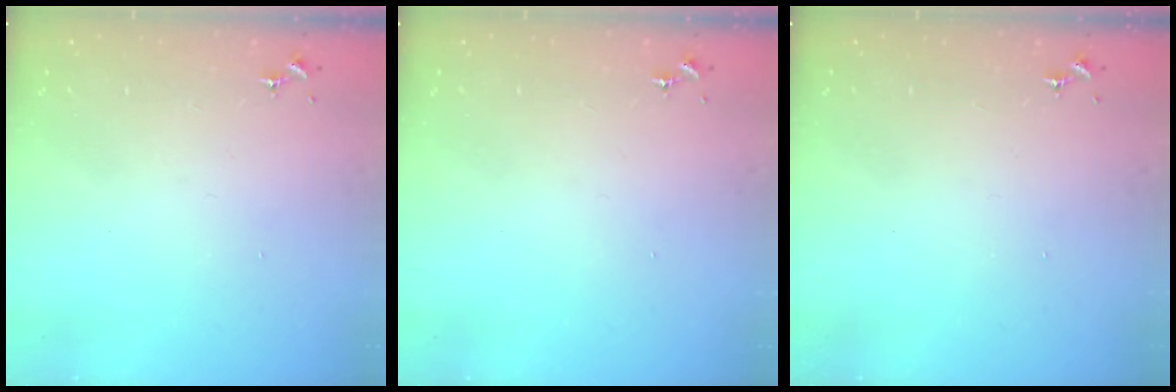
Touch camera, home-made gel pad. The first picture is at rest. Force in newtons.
{"total": 0.0}
{"total": 0.0}